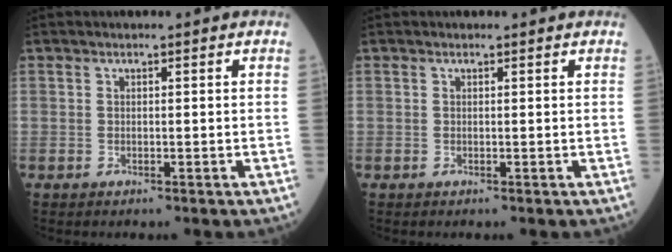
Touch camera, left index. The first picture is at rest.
{"total": 0.0}